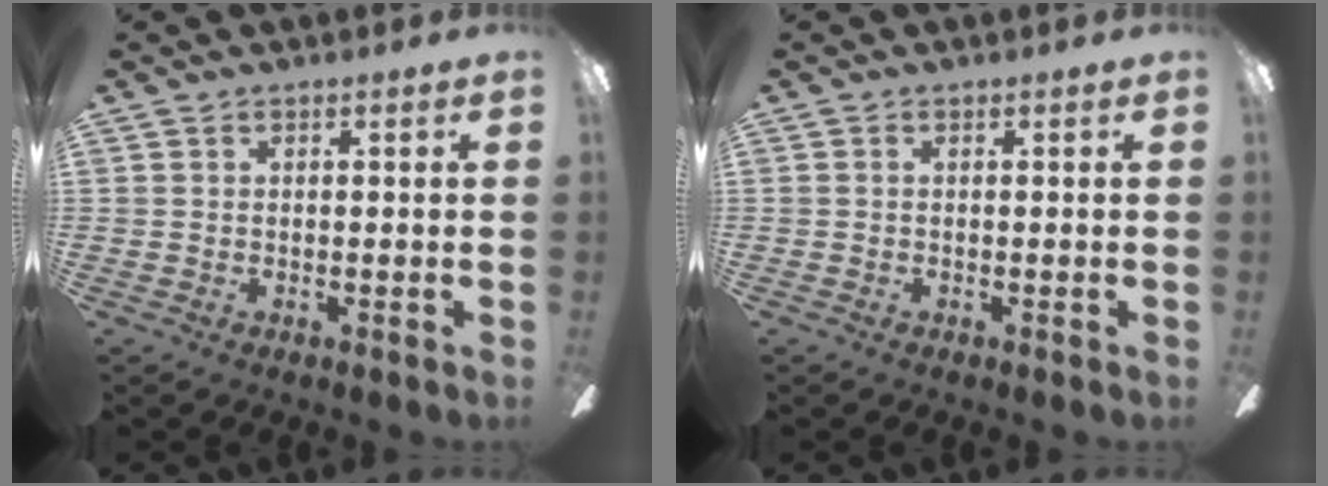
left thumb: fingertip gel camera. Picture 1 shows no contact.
{"total": 0.0}